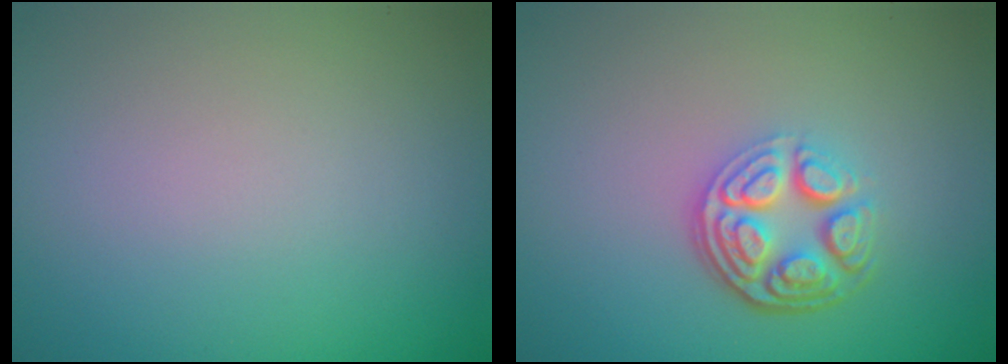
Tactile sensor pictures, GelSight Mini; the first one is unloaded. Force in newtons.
{"total": 4.7, "press": 3.3, "slide": 3.3}